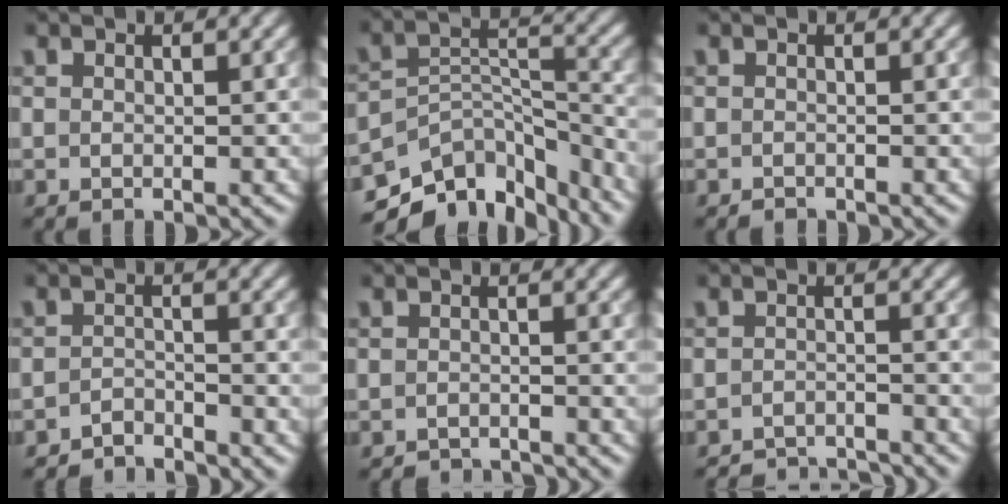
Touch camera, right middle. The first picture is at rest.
{"total": 10.4, "force": [-8.5, 4.8, 3.6], "torque": [-0.063, 0.008, -0.135]}
{"total": 0.5, "force": [-0.5, 0.1, 0.0], "torque": [0.001, -0.001, -0.011]}
{"total": 2.6, "force": [-2.6, 0.3, 0.3], "torque": [-0.006, 0.001, -0.053]}
{"total": 3.4, "force": [-3.3, 0.4, 0.5], "torque": [-0.003, -0.005, -0.051]}
{"total": 5.3, "force": [-5.1, 0.7, 1.1], "torque": [-0.015, -0.002, -0.080]}